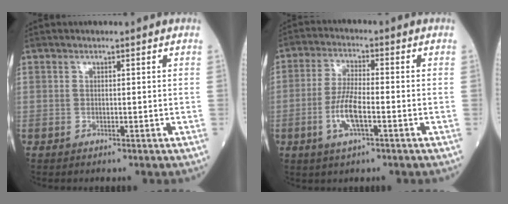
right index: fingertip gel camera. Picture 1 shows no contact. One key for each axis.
{"total": 6.8, "fx": -2.3, "fy": 1.4, "fz": 6.2, "tx": -0.131, "ty": -0.003, "tz": -0.044}